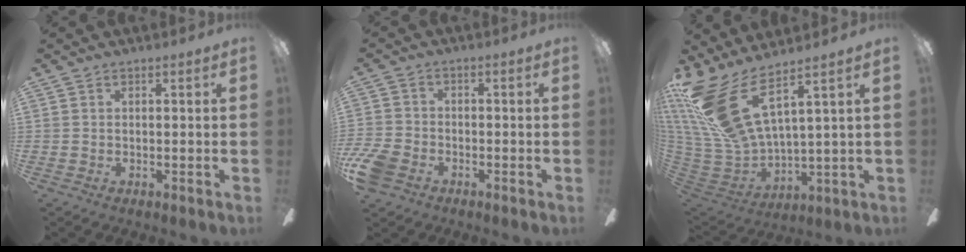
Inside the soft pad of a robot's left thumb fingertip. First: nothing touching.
{"total": 7.1, "force": [-3.8, 4.8, 3.5], "torque": [-0.089, 0.018, -0.075]}
{"total": 19.9, "force": [10.8, 7.5, 14.9], "torque": [-0.344, -0.060, 0.190]}